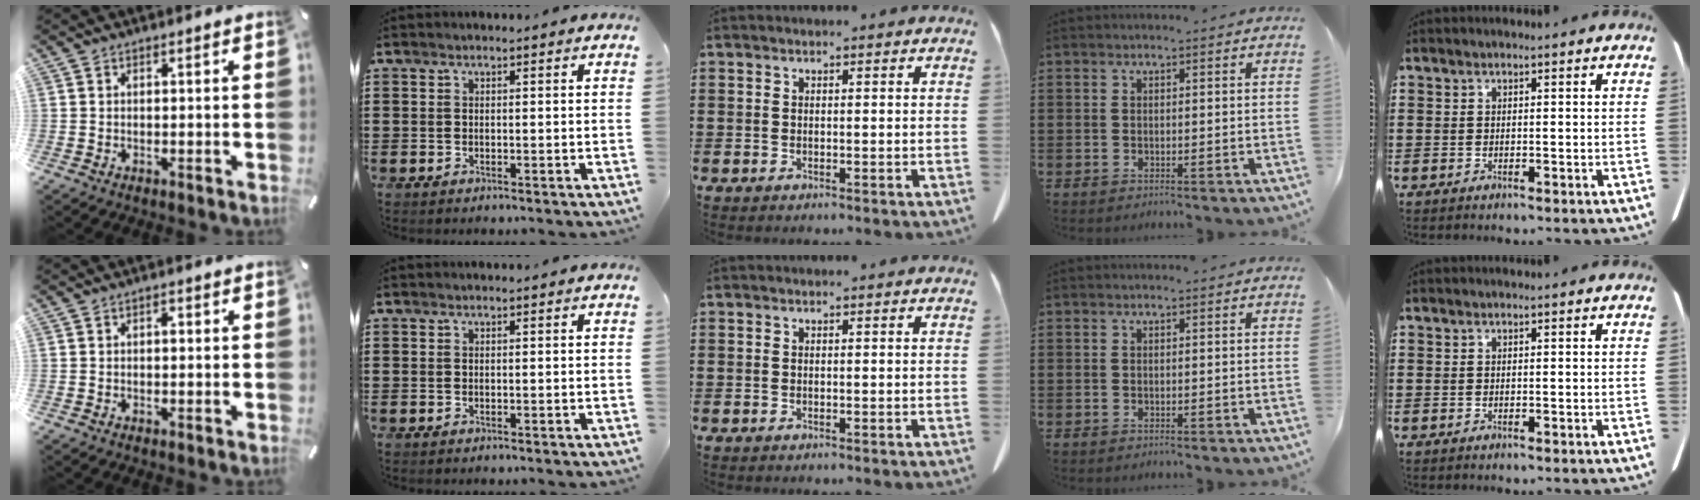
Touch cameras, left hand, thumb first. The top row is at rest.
{"thumb": {"total": 1.1, "force": [0.0, 0.7, 0.9], "torque": [-0.010, 0.000, -0.003]}}